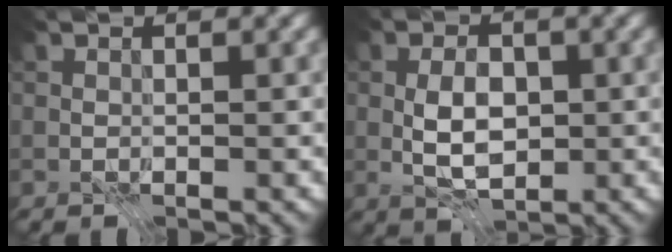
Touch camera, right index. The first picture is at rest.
{"total": 3.7, "force": [-0.9, 1.9, 3.0], "torque": [-0.051, -0.001, -0.020]}